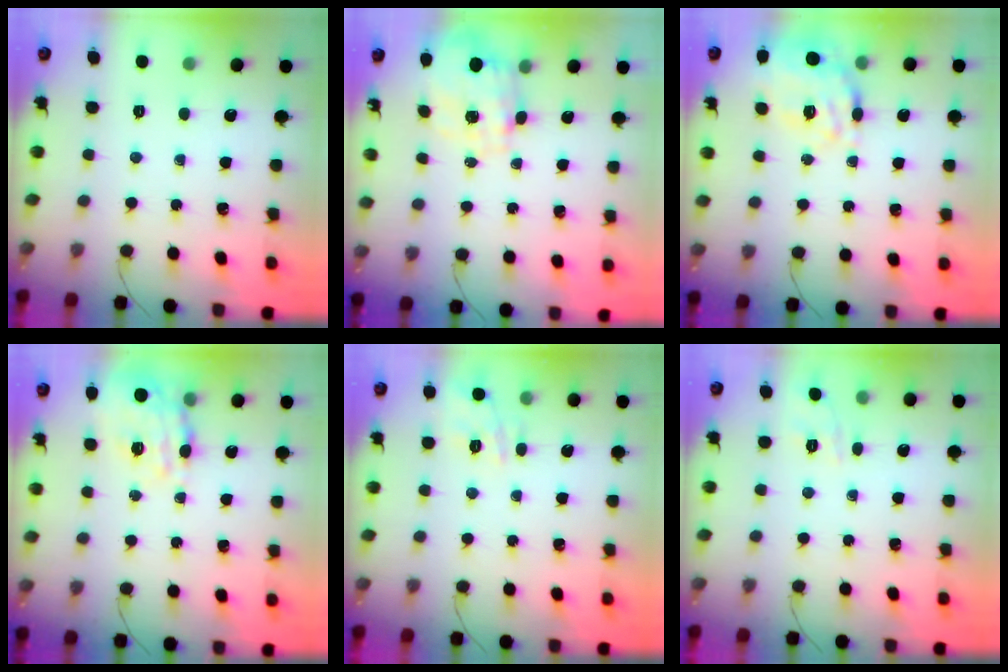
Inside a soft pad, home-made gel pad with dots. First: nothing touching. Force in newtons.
{"total": 2.9, "press": 2.7, "slide": 1.1}
{"total": 13.5, "press": 12.8, "slide": 4.4}
{"total": 14.4, "press": 14.1, "slide": 2.9}
{"total": 11.9, "press": 11.9, "slide": 0.9}
{"total": 1.8, "press": 0.3, "slide": 1.8}